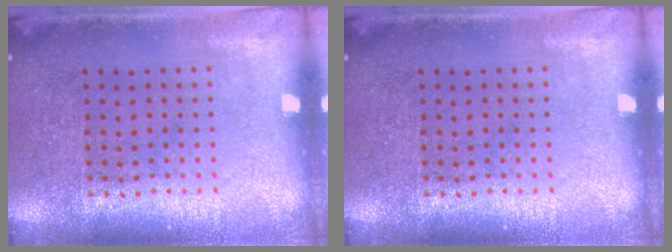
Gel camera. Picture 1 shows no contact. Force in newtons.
{"total": 0.0}